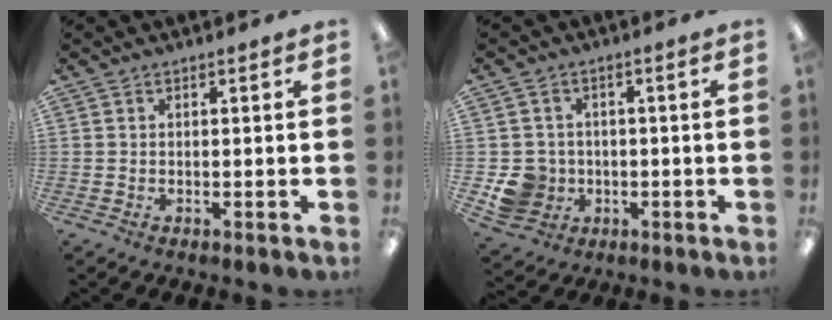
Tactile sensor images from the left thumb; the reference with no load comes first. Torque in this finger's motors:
{"motor_torque": [-0.05, 0.07, -0.02, -0.04, 0.01]}